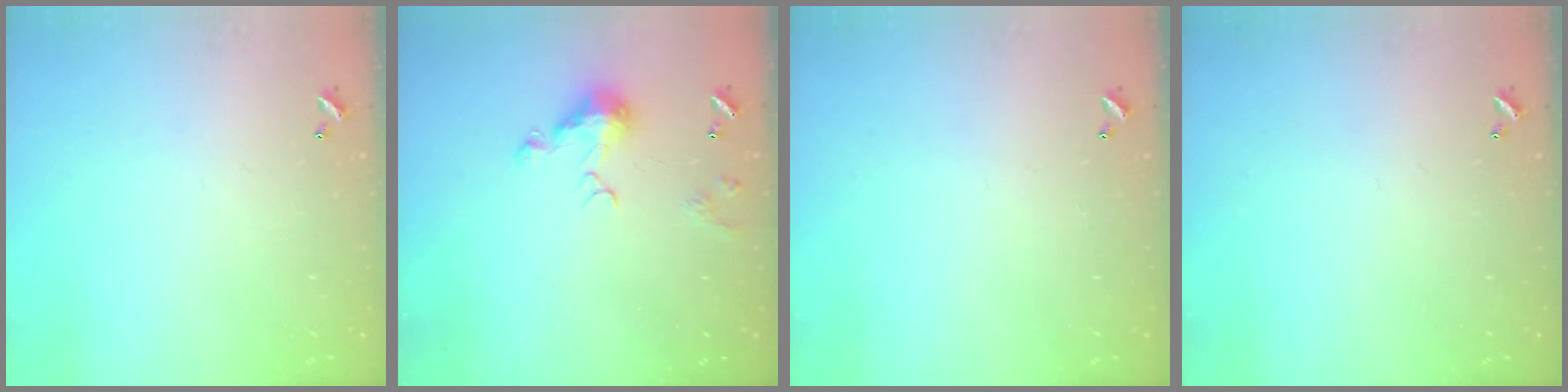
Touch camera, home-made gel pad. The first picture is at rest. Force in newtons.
{"total": 7.3, "press": 7.3, "slide": 1.0}
{"total": 0.0}
{"total": 0.0}